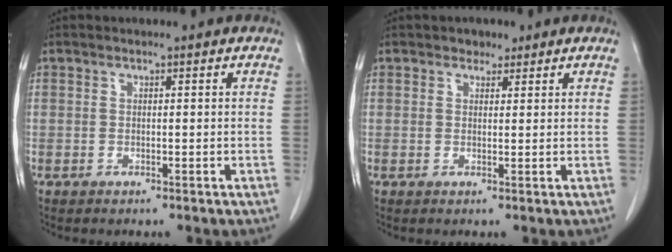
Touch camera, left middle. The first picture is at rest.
{"total": 1.8, "force": [1.2, 1.2, 0.3], "torque": [-0.004, 0.000, 0.016]}